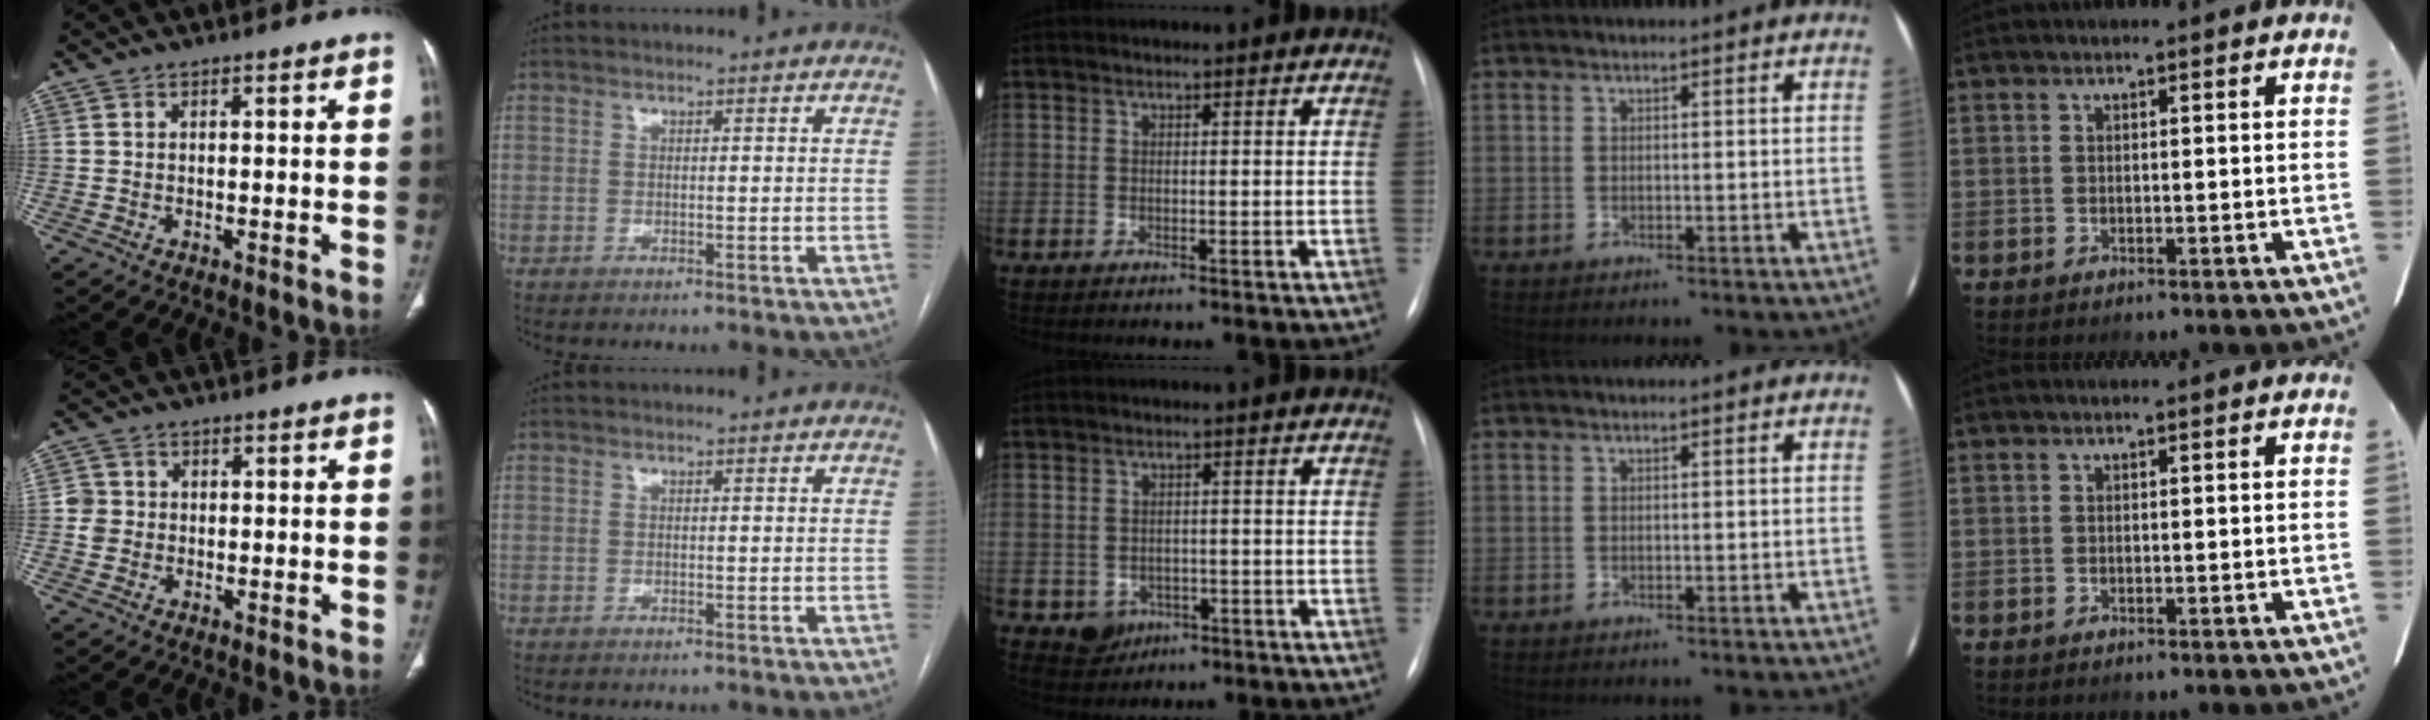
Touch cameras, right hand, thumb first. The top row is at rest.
{"thumb": {"total": 3.0, "force": [-0.1, 3.0, 0.7], "torque": [0.004, 0.007, -0.004]}, "middle": {"total": 3.6, "force": [-1.4, 3.1, 1.1], "torque": [-0.011, 0.005, -0.010]}}